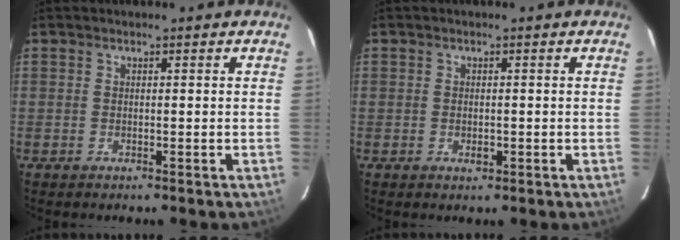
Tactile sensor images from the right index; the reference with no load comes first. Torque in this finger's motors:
{"motor_torque": [0.35, 0.11, -0.01, 0.01]}